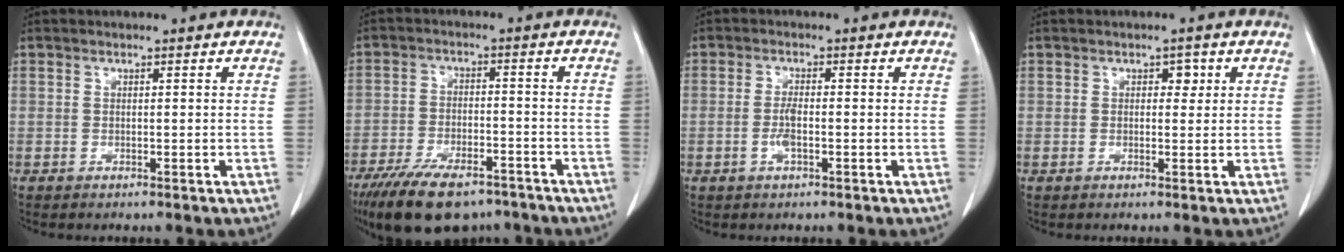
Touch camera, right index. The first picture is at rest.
{"total": 14.7, "force": [-11.1, 5.7, 7.8], "torque": [-0.147, -0.012, -0.180]}
{"total": 2.6, "force": [-0.8, 0.6, 2.4], "torque": [-0.053, 0.000, -0.016]}
{"total": 1.9, "force": [0.7, 1.2, 1.2], "torque": [-0.010, 0.005, 0.007]}